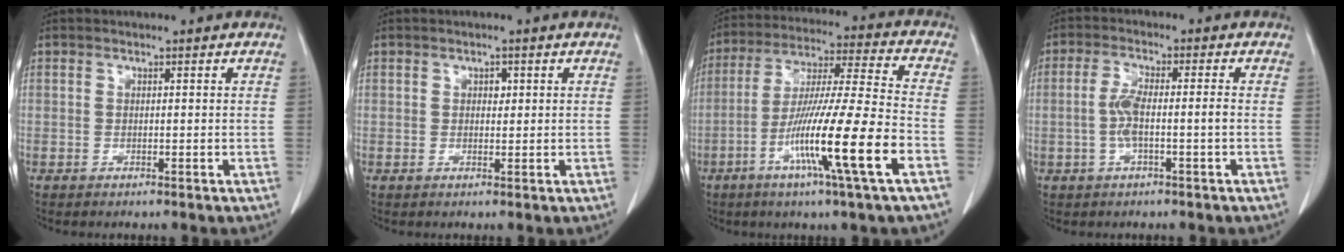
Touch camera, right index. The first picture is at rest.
{"total": 1.3, "force": [0.4, 0.9, 0.8], "torque": [-0.007, 0.000, 0.004]}
{"total": 17.3, "force": [-6.8, -1.1, 15.9], "torque": [-0.297, -0.023, -0.124]}
{"total": 4.9, "force": [-1.0, 0.6, 4.8], "torque": [-0.102, 0.008, -0.017]}